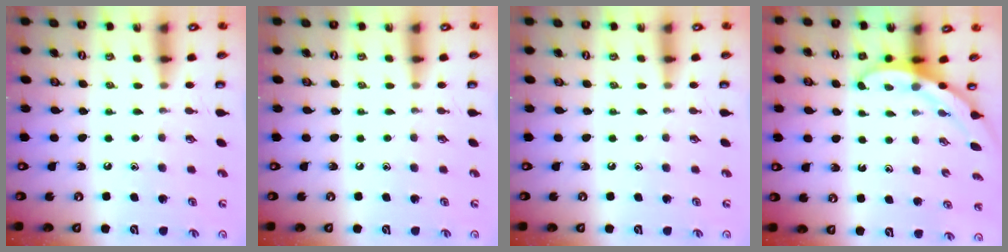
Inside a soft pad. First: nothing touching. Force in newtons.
{"total": 0.0}
{"total": 0.0}
{"total": 3.1, "press": 3.1, "slide": 0.1}